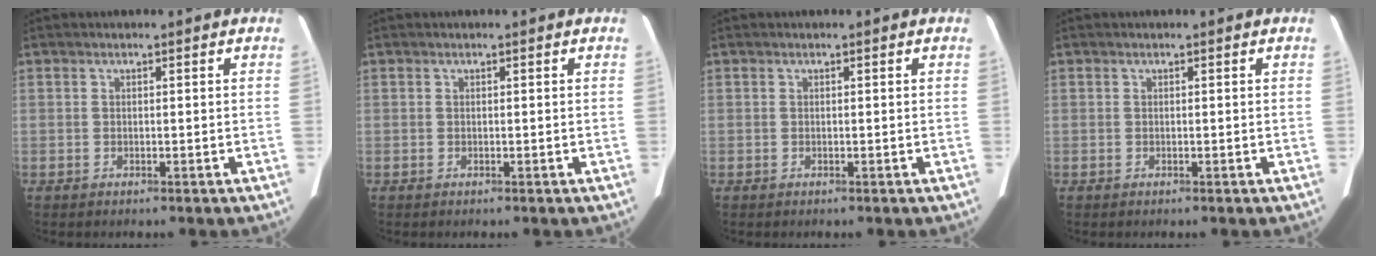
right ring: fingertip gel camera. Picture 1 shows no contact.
{"total": 0.0}
{"total": 0.0}
{"total": 0.0}